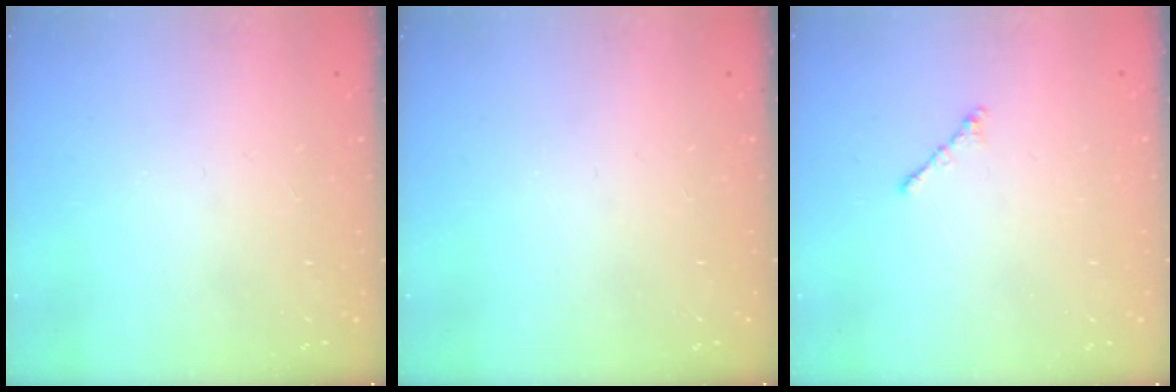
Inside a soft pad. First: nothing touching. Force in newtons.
{"total": 0.0}
{"total": 0.9, "press": 0.7, "slide": 0.5}